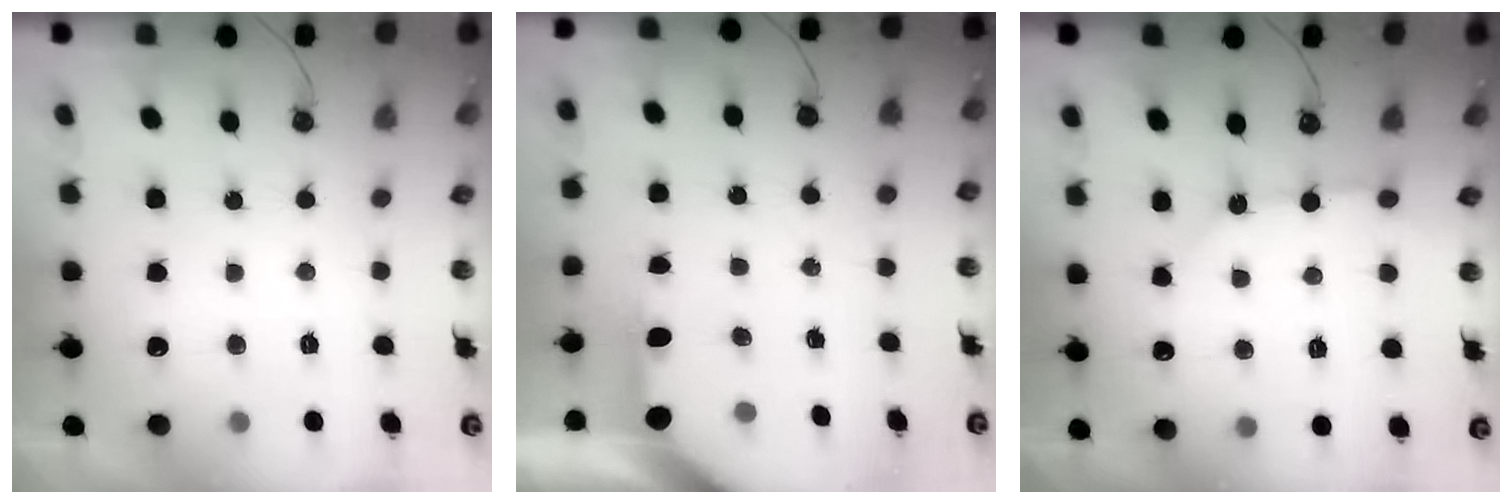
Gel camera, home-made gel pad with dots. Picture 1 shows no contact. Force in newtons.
{"total": 3.6, "press": 3.5, "slide": 0.5}
{"total": 5.1, "press": 5.1, "slide": 0.5}